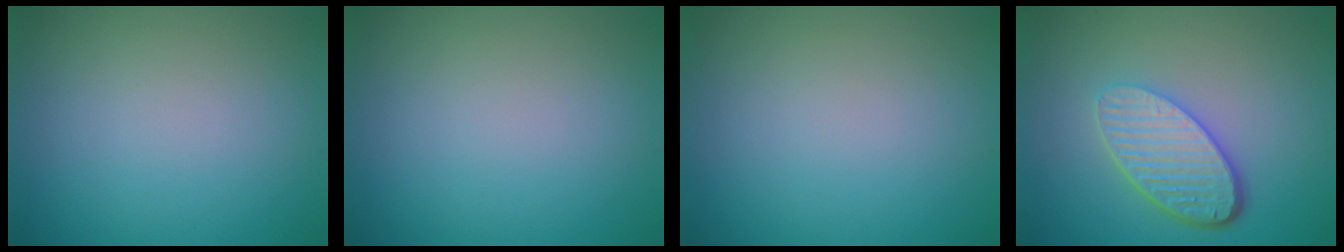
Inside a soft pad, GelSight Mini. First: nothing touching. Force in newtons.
{"total": 0.0}
{"total": 0.0}
{"total": 5.3, "press": 3.9, "slide": 3.6}